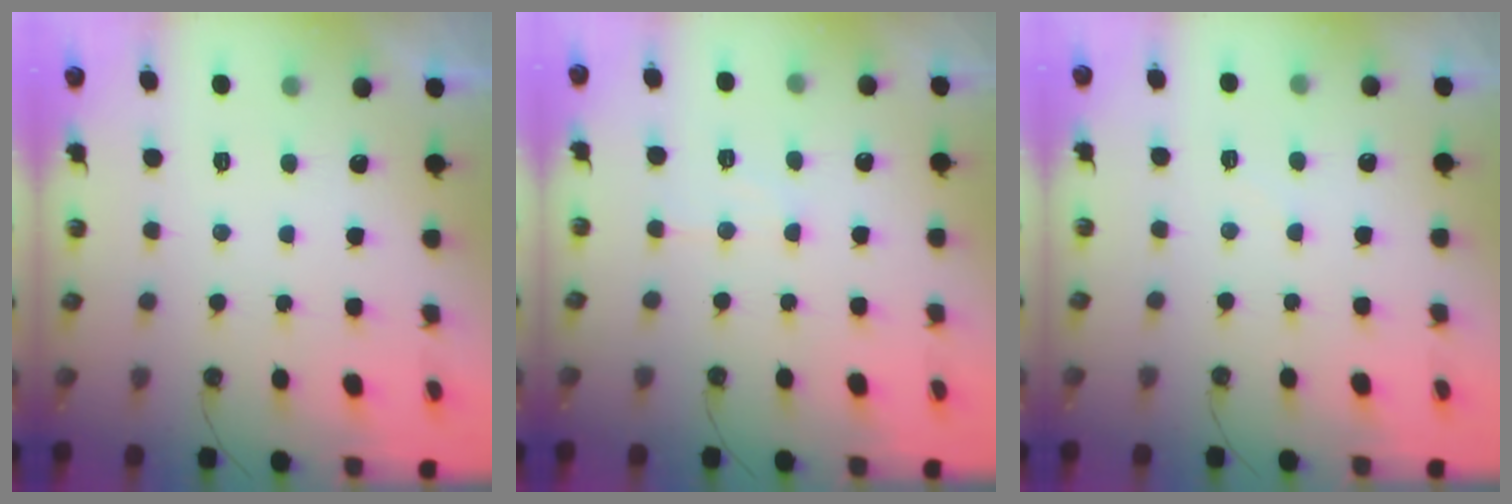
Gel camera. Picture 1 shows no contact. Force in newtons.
{"total": 7.7, "press": 7.6, "slide": 0.4}
{"total": 3.8, "press": 3.8, "slide": 0.6}